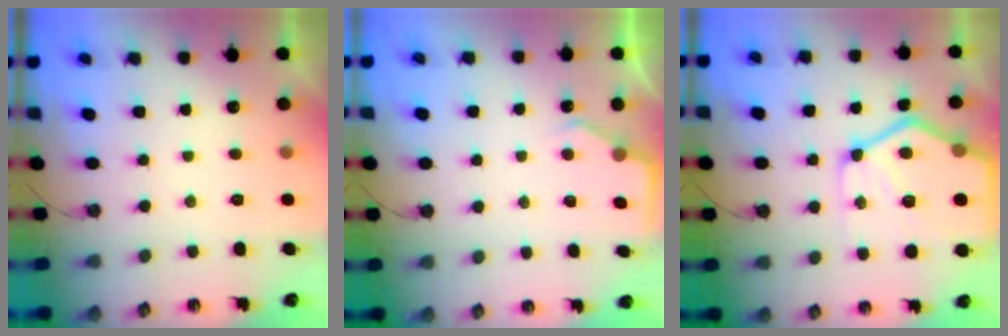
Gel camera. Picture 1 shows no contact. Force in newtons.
{"total": 3.6, "press": 3.6, "slide": 0.5}
{"total": 20.1, "press": 20.0, "slide": 2.0}